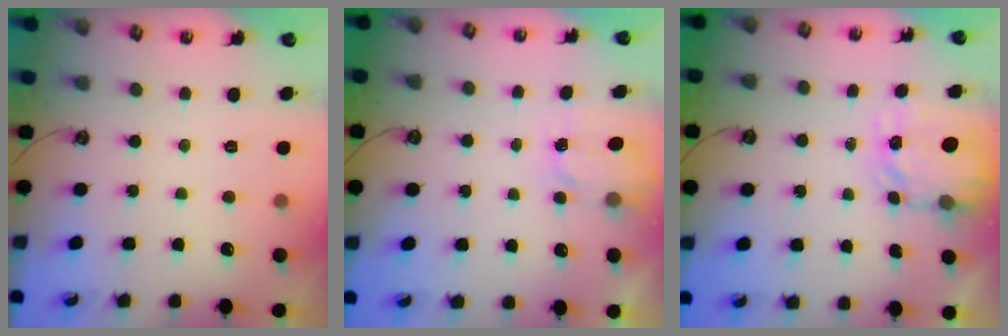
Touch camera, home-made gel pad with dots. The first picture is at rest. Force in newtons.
{"total": 2.6, "press": 2.6, "slide": 0.4}
{"total": 3.9, "press": 3.9, "slide": 0.4}